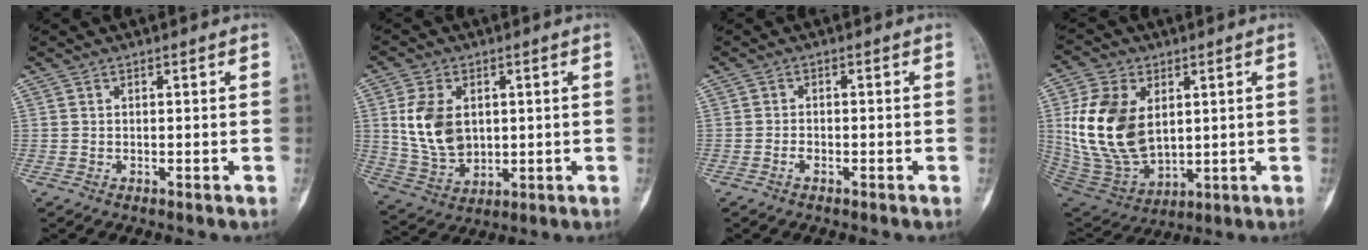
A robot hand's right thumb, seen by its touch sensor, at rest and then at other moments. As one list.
[{"total": 11.2, "force": [2.1, 7.7, 7.9], "torque": [-0.138, -0.011, 0.052]}, {"total": 1.2, "force": [-0.8, 0.7, 0.6], "torque": [-0.007, 0.003, -0.018]}, {"total": 17.6, "force": [3.2, 11.4, 13.0], "torque": [-0.239, -0.020, 0.078]}]